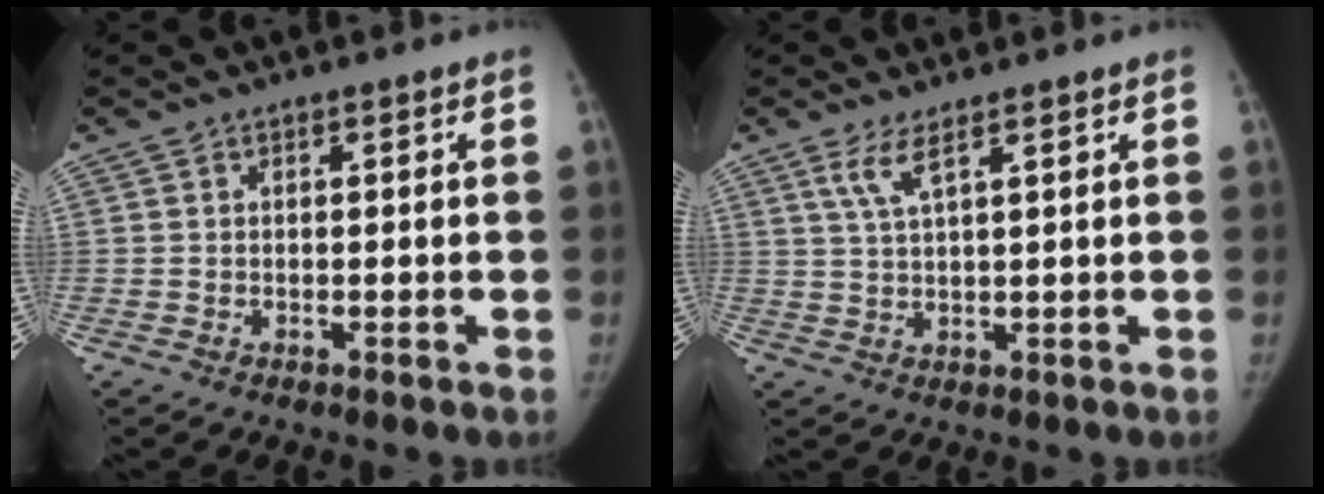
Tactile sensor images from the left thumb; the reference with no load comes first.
{"total": 3.8, "force": [2.3, 0.5, 3.0], "torque": [-0.070, -0.012, 0.055]}